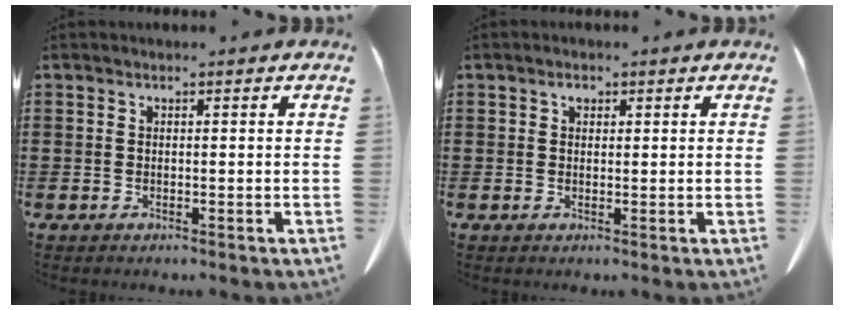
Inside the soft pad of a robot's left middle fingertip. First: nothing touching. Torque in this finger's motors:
{"motor_torque": [0.02, 0.05, 0.00, 0.00]}